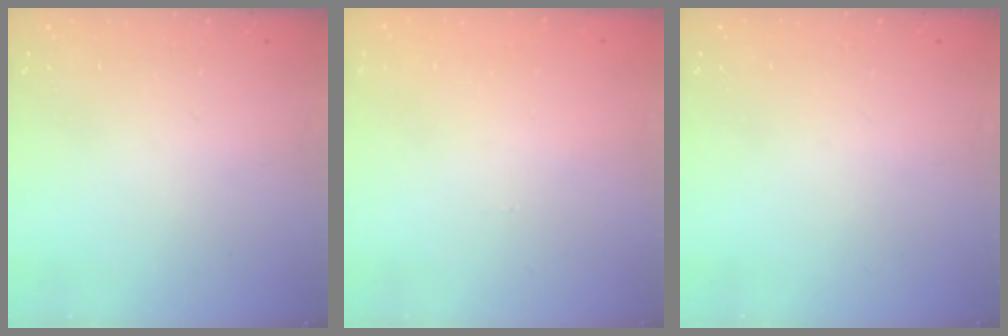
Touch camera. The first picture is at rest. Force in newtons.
{"total": 0.5, "press": 0.5, "slide": 0.2}
{"total": 0.0}